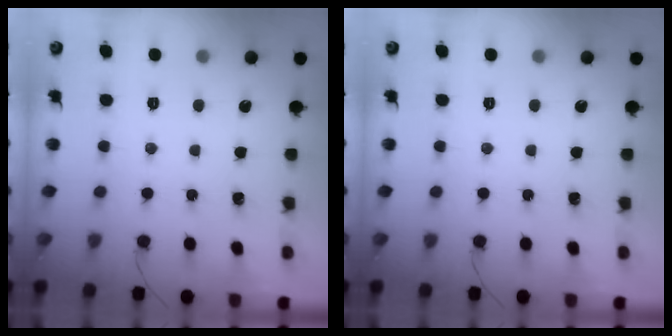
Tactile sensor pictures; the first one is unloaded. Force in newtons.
{"total": 0.0}